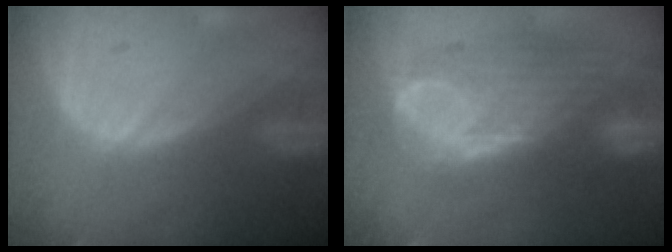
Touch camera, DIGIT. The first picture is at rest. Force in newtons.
{"total": 9.6, "press": 9.4, "slide": 2.1}